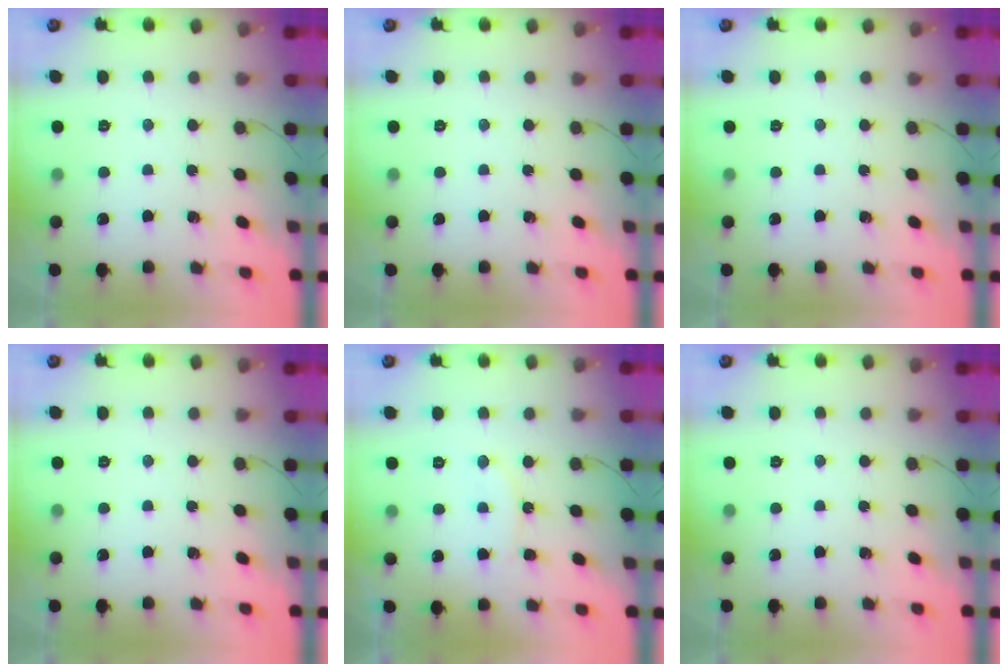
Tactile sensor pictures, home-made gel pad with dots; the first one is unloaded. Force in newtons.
{"total": 0.0}
{"total": 0.0}
{"total": 0.0}
{"total": 7.3, "press": 6.9, "slide": 2.5}
{"total": 0.0}